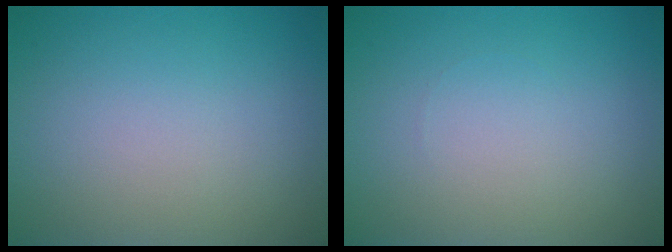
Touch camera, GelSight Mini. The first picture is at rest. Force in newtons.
{"total": 0.0}